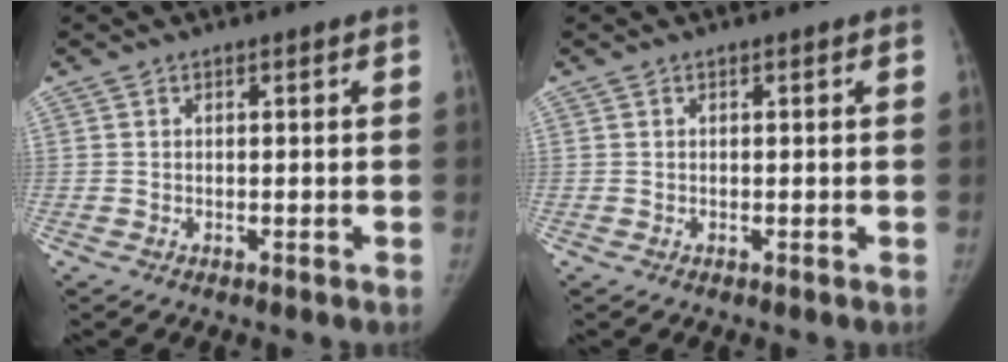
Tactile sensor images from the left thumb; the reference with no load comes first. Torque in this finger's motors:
{"motor_torque": [0.04, 0.00, 0.46, -0.15, 0.02]}